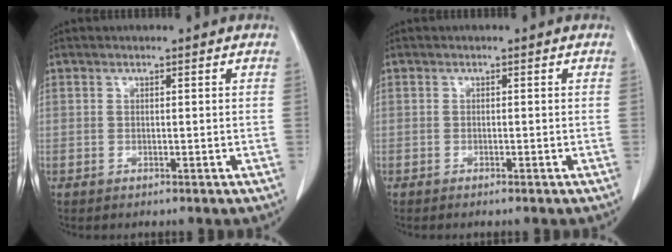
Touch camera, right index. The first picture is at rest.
{"total": 0.7, "force": [-0.6, -0.1, 0.4], "torque": [-0.007, 0.000, -0.008]}